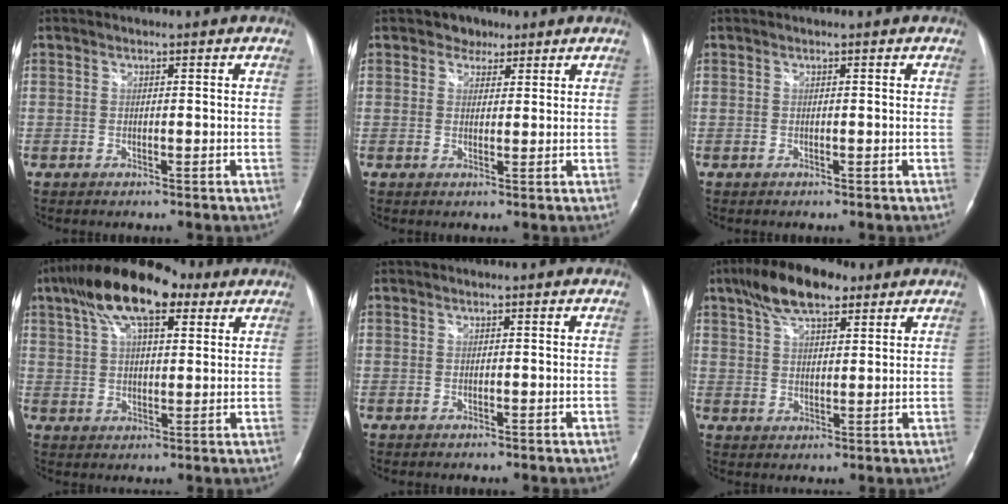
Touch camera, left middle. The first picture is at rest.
{"total": 2.9, "force": [1.9, 2.2, 0.4], "torque": [-0.006, 0.004, 0.024]}
{"total": 0.0}
{"total": 15.1, "force": [9.0, 5.3, 10.9], "torque": [-0.215, 0.045, 0.159]}
{"total": 0.0}
{"total": 10.2, "force": [6.7, 3.9, 6.6], "torque": [-0.124, 0.022, 0.118]}